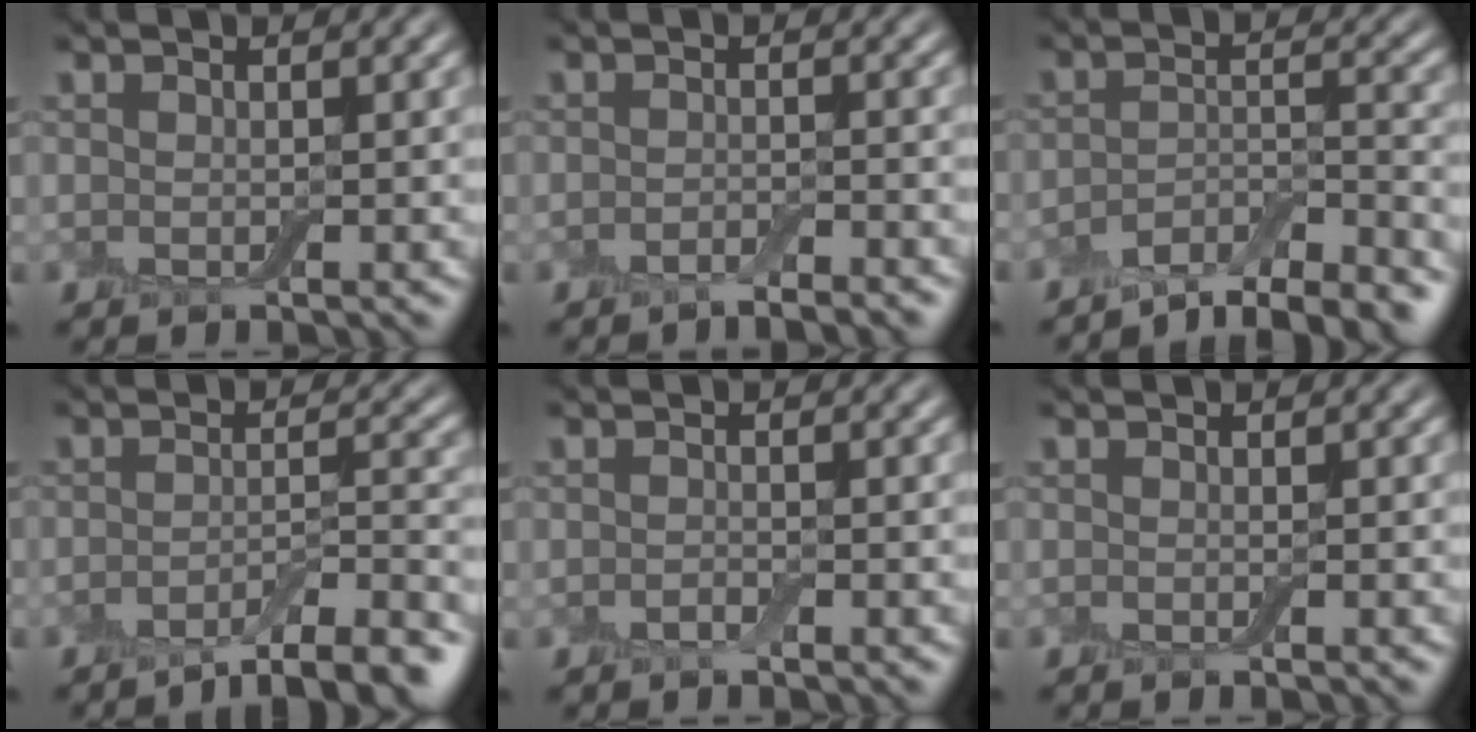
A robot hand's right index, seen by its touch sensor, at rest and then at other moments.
{"total": 1.6, "force": [-1.4, 0.0, 0.7], "torque": [-0.012, -0.001, -0.026]}
{"total": 7.5, "force": [-6.4, 1.9, 3.4], "torque": [-0.053, -0.002, -0.102]}
{"total": 6.9, "force": [-5.1, 1.6, 4.3], "torque": [-0.062, 0.002, -0.080]}
{"total": 0.6, "force": [-0.4, 0.2, 0.3], "torque": [-0.008, 0.001, -0.009]}
{"total": 0.0}